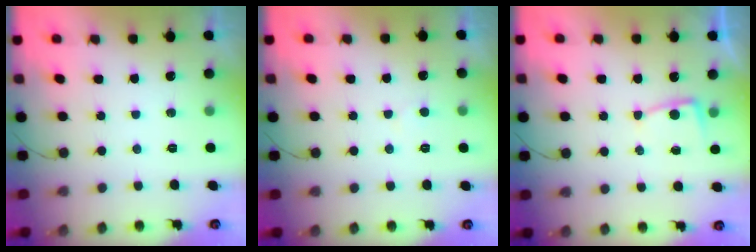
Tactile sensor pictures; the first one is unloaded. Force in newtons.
{"total": 2.3, "press": 2.3, "slide": 0.3}
{"total": 4.9, "press": 4.9, "slide": 0.5}